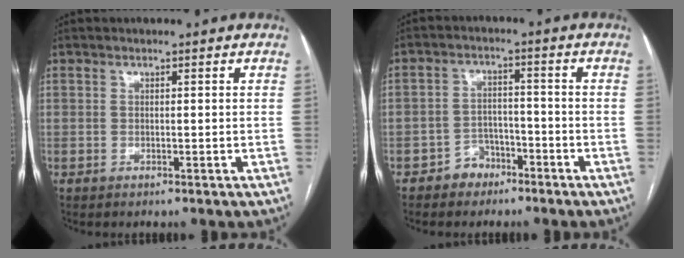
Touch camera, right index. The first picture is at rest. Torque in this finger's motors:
{"motor_torque": [-0.46, 0.21, -0.67, -0.21]}